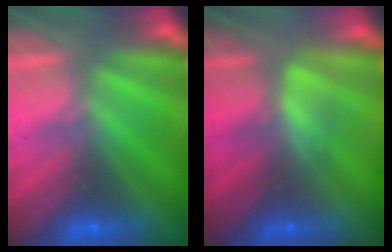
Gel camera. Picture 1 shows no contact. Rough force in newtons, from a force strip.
{"total": 2.7}